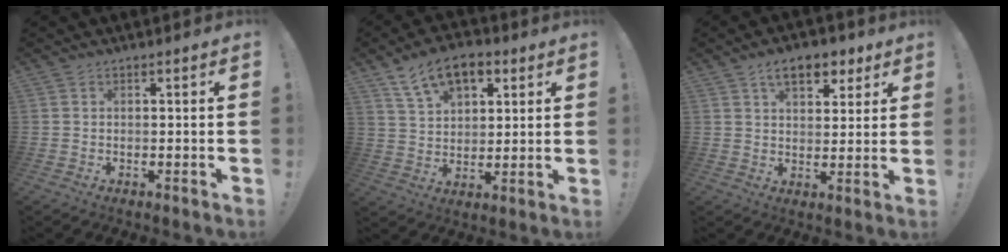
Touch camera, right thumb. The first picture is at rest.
{"total": 12.8, "force": [7.1, 7.7, 7.3], "torque": [-0.115, -0.023, 0.134]}
{"total": 9.8, "force": [5.7, 5.6, 5.8], "torque": [-0.071, -0.018, 0.099]}